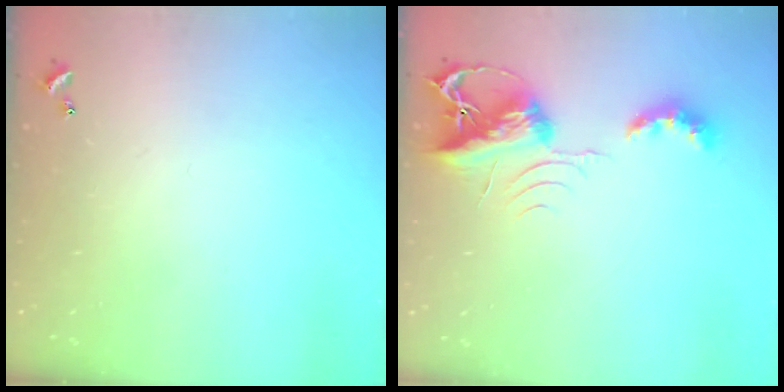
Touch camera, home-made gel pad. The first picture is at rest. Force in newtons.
{"total": 7.7, "press": 7.7, "slide": 0.5}